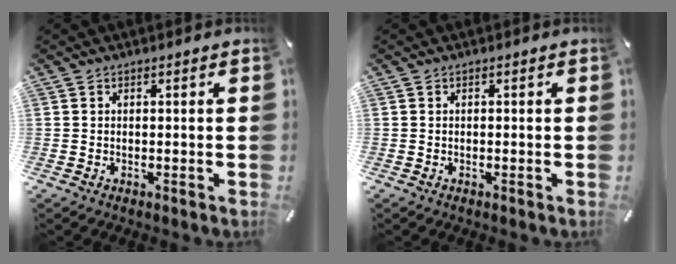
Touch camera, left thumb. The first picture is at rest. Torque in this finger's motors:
{"motor_torque": [-0.32, -0.25, -0.28, -0.04, 0.00]}